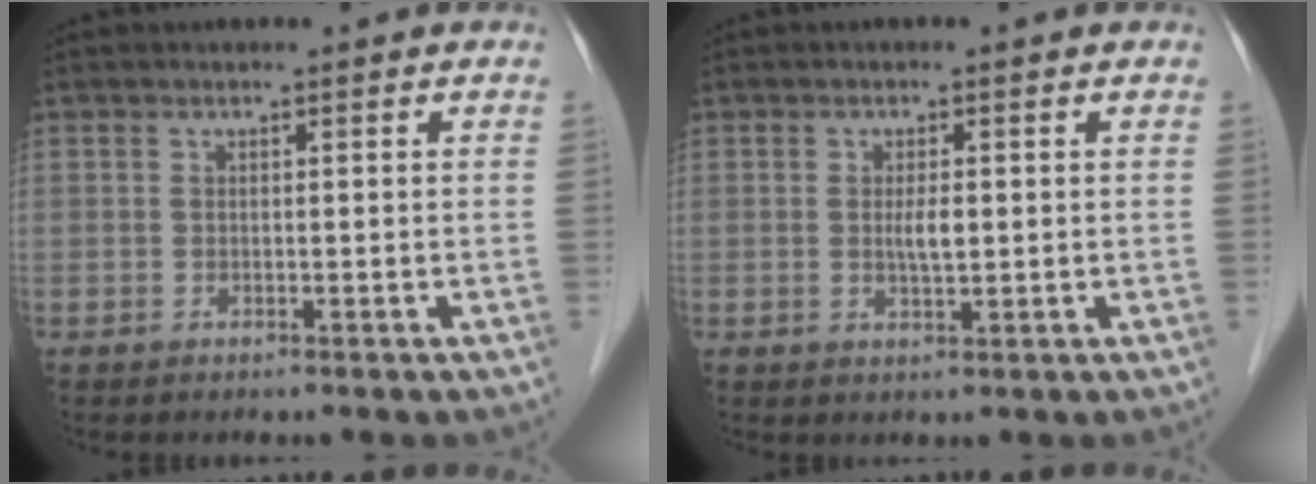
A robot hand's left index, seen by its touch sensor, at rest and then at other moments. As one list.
[{"total": 2.3, "force": [0.2, 0.6, 2.3], "torque": [-0.044, -0.002, 0.005]}]